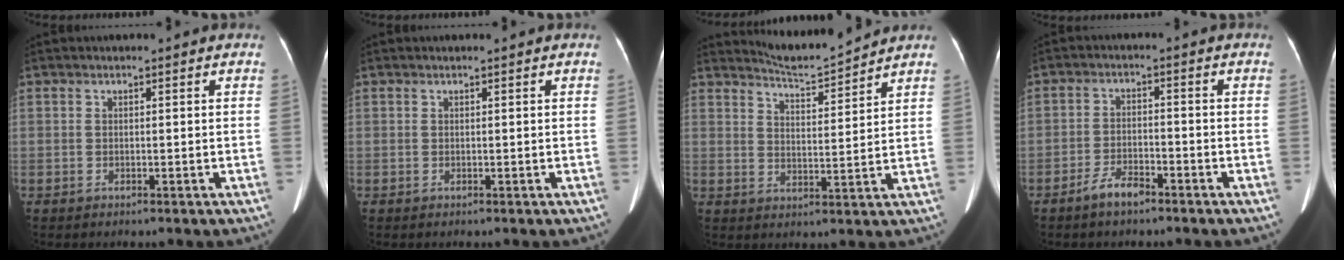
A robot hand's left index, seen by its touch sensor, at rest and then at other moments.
{"total": 0.0}
{"total": 6.6, "force": [6.6, -0.8, 0.4], "torque": [-0.020, -0.009, 0.113]}
{"total": 4.0, "force": [-3.1, 1.1, 2.2], "torque": [-0.046, 0.001, -0.058]}